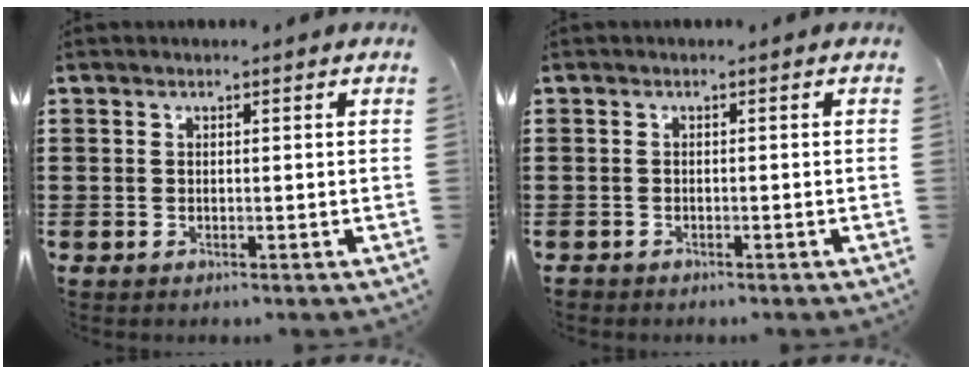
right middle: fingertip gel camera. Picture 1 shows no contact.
{"total": 0.8, "force": [-0.7, 0.3, -0.1], "torque": [0.000, 0.004, -0.017]}